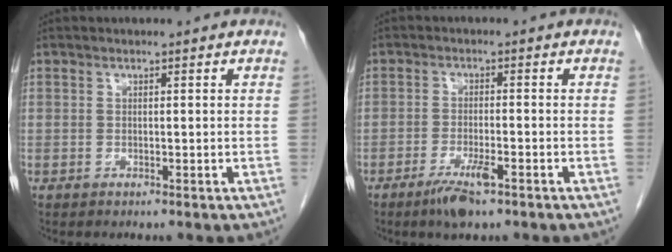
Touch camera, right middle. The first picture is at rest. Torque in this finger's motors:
{"motor_torque": [-0.01, -0.16, 0.06, 0.03]}